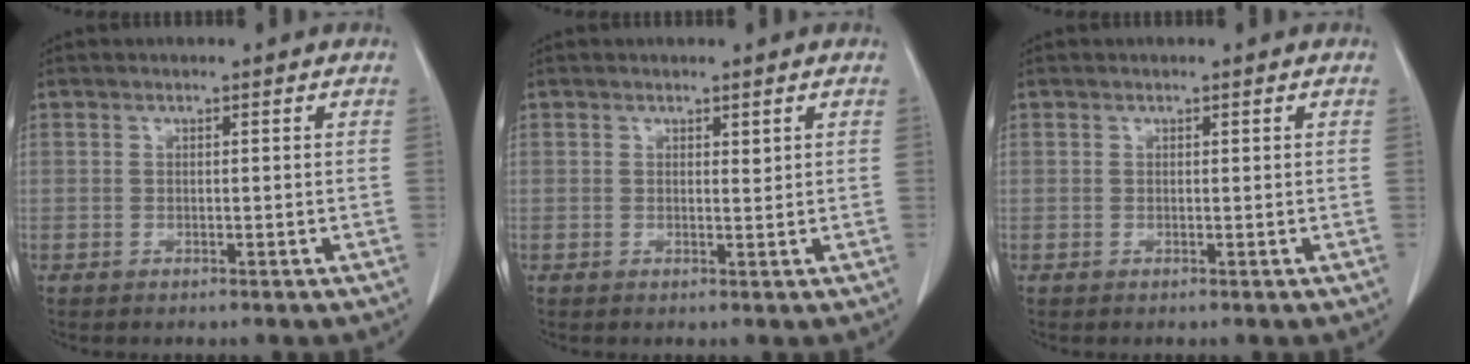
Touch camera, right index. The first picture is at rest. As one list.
[{"total": 0.7, "force": [0.5, 0.2, 0.4], "torque": [-0.005, -0.005, 0.007]}, {"total": 0.0}]